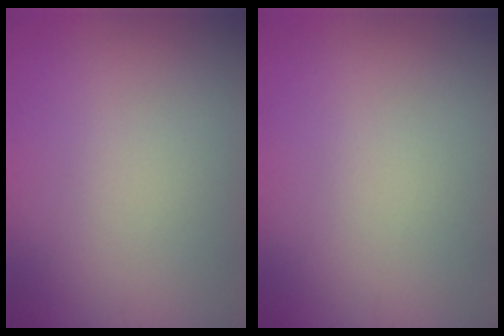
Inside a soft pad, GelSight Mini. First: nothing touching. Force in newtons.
{"total": 0.0}